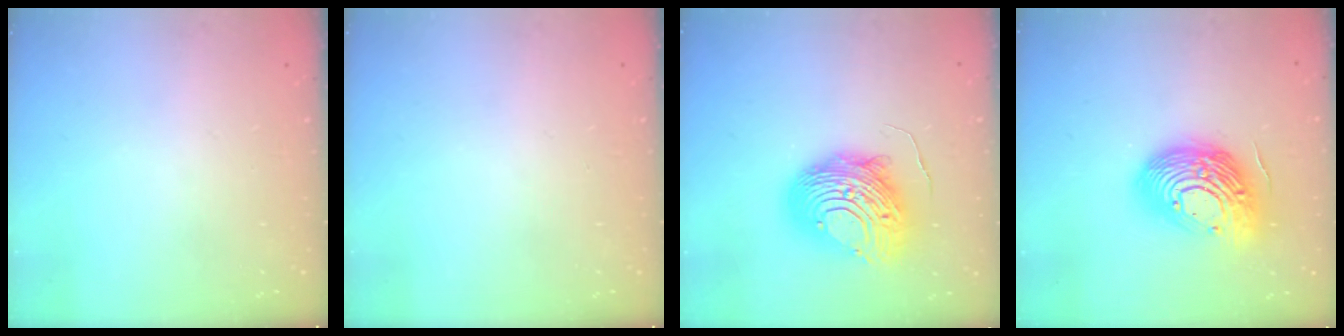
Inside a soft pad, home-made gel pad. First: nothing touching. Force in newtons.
{"total": 0.0}
{"total": 14.9, "press": 14.8, "slide": 1.3}
{"total": 20.9, "press": 20.8, "slide": 1.8}